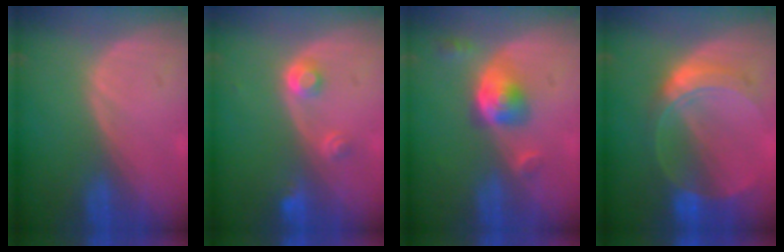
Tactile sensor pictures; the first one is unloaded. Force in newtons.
{"total": 2.9, "press": 2.7, "slide": 1.0}
{"total": 5.5, "press": 5.0, "slide": 2.3}
{"total": 7.6, "press": 6.8, "slide": 3.4}